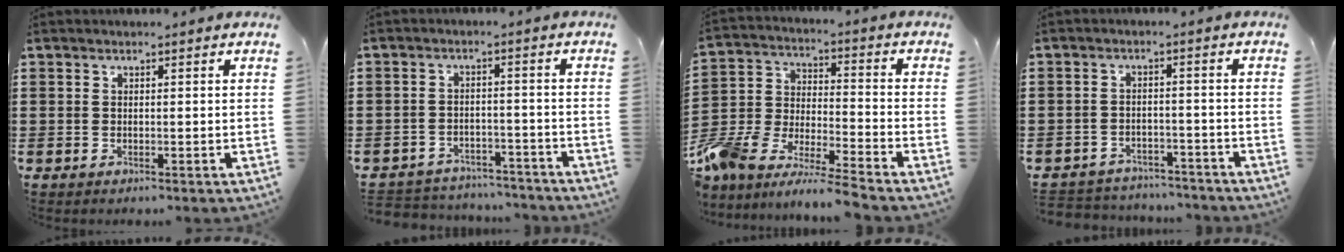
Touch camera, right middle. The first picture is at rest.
{"total": 4.0, "force": [-3.9, 0.5, -0.3], "torque": [-0.002, 0.000, -0.084]}
{"total": 8.6, "force": [-8.4, 0.3, 1.9], "torque": [-0.054, -0.002, -0.175]}
{"total": 3.5, "force": [-3.5, 0.5, -0.3], "torque": [-0.002, -0.002, -0.075]}